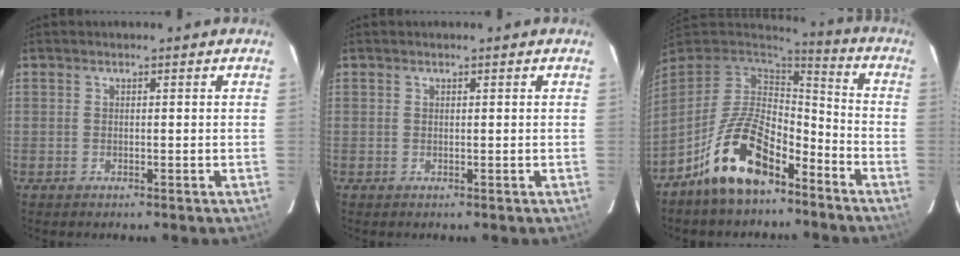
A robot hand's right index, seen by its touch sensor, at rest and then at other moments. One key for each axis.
{"total": 0.0}
{"total": 16.1, "fx": -10.0, "fy": 7.4, "fz": 10.3, "tx": -0.208, "ty": 0.012, "tz": -0.174}